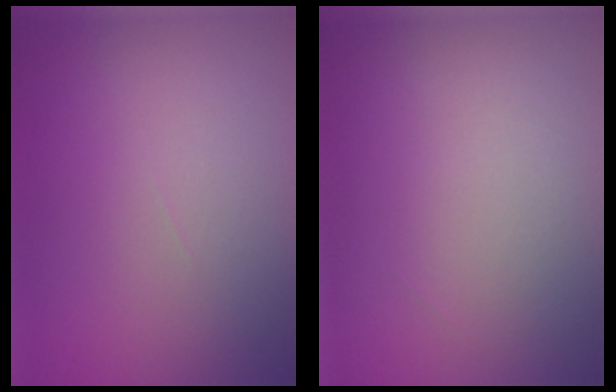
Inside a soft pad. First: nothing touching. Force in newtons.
{"total": 0.0}